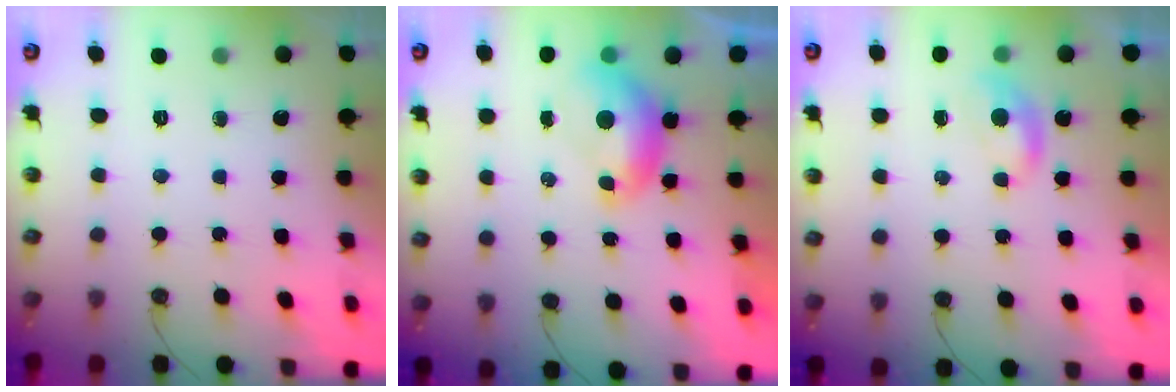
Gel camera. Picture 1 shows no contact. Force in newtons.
{"total": 0.6, "press": 0.3, "slide": 0.5}
{"total": 0.9, "press": 0.8, "slide": 0.4}